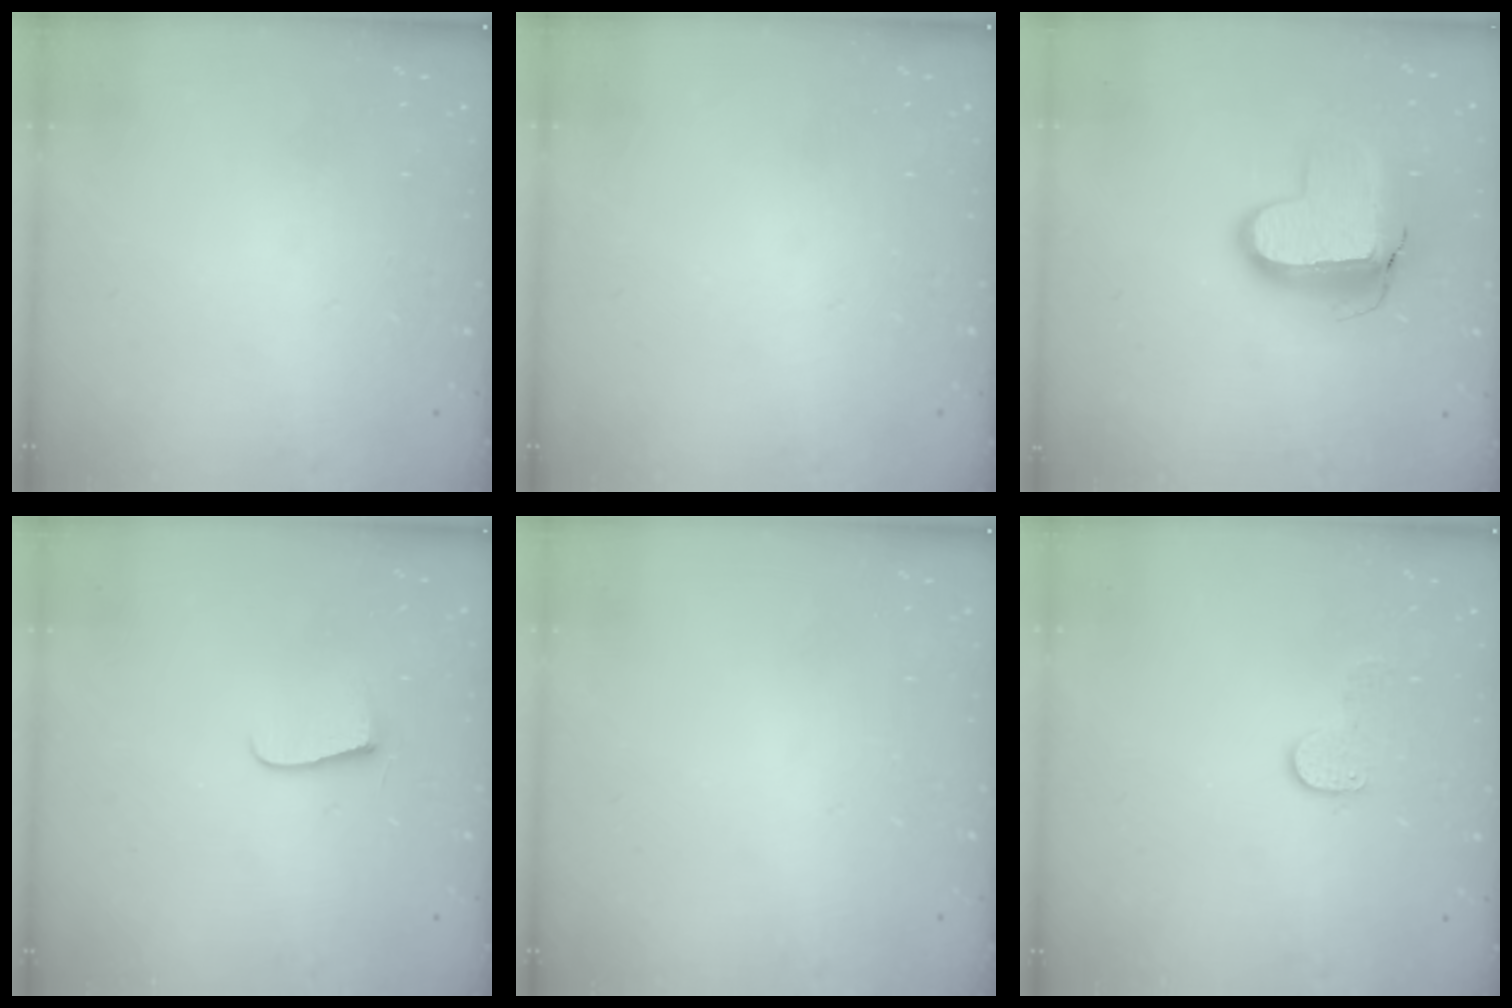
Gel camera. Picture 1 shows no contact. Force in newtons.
{"total": 0.0}
{"total": 13.3, "press": 13.3, "slide": 1.0}
{"total": 6.8, "press": 6.8, "slide": 0.6}
{"total": 0.0}
{"total": 5.6, "press": 5.6, "slide": 0.4}